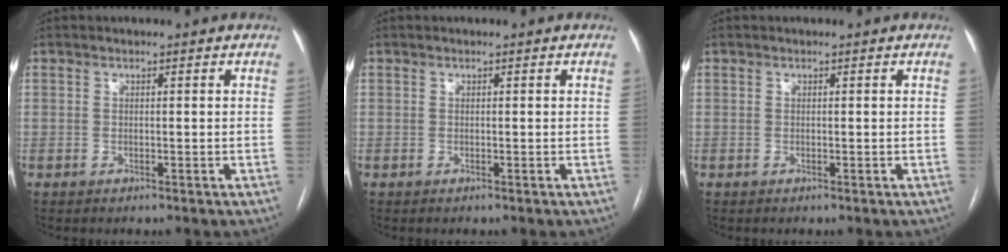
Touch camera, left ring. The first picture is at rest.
{"total": 0.0}
{"total": 0.0}